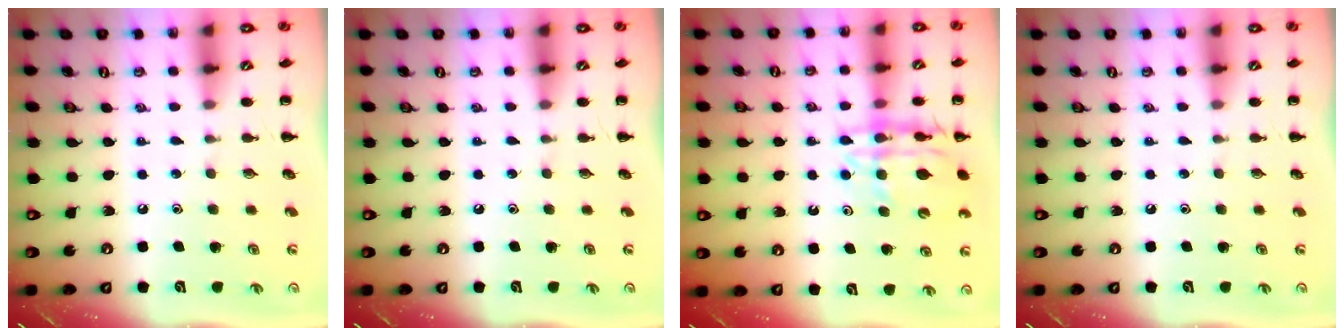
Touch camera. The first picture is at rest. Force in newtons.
{"total": 0.0}
{"total": 14.6, "press": 14.3, "slide": 3.1}
{"total": 0.0}